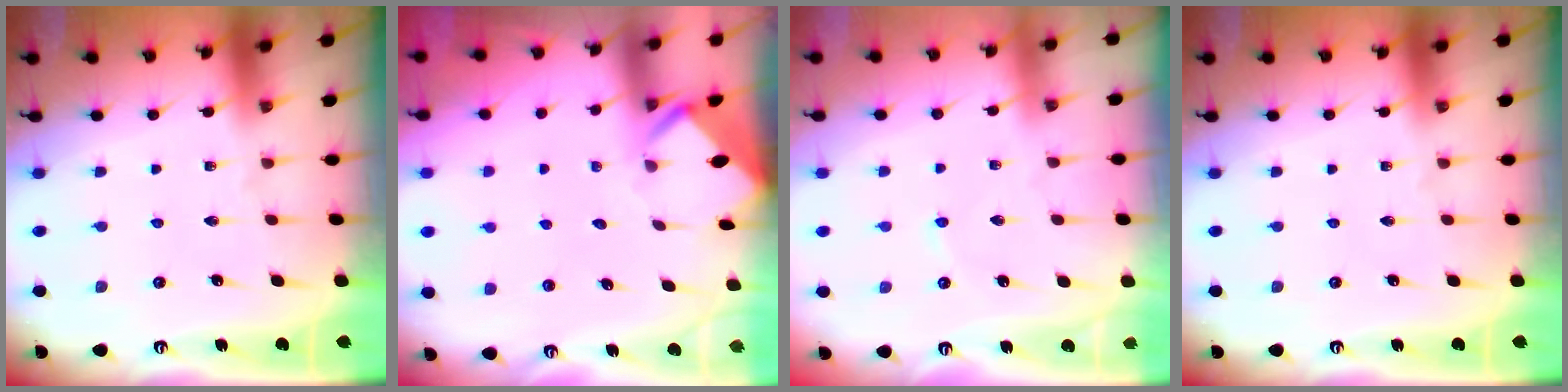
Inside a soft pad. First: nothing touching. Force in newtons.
{"total": 3.3, "press": 3.3, "slide": 0.2}
{"total": 1.7, "press": 1.7, "slide": 0.3}
{"total": 0.0}